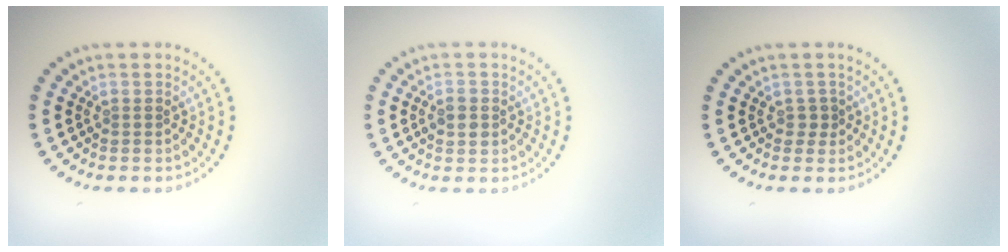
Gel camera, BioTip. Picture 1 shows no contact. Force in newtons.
{"total": 2.2, "press": 2.2, "slide": 0.1}
{"total": 0.9, "press": 0.8, "slide": 0.4}